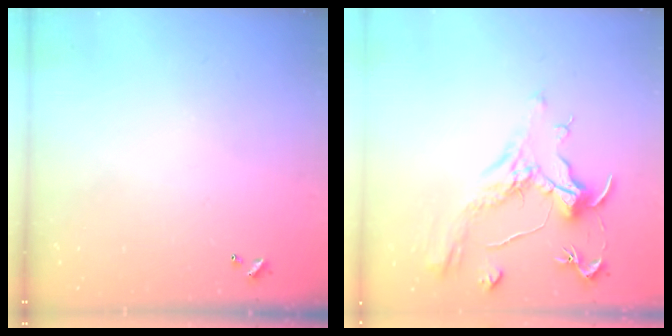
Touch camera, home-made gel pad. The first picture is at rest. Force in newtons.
{"total": 1.1, "press": 0.1, "slide": 1.1}